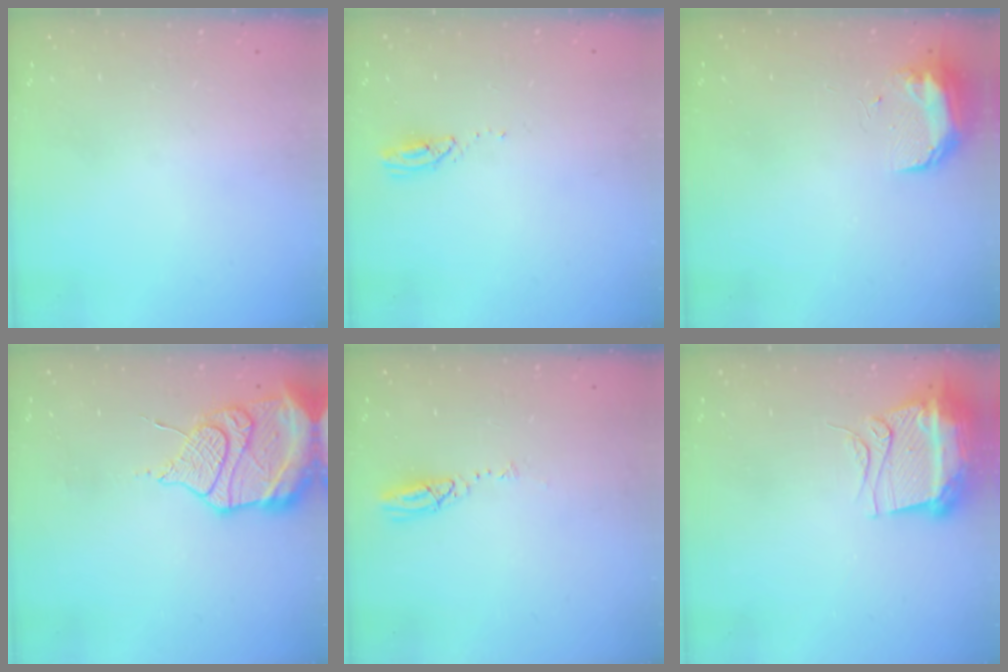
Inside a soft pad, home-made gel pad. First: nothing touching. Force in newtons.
{"total": 2.8, "press": 2.8, "slide": 0.4}
{"total": 9.1, "press": 9.0, "slide": 0.5}
{"total": 17.5, "press": 17.2, "slide": 3.3}
{"total": 3.7, "press": 3.7, "slide": 0.1}
{"total": 12.0, "press": 11.9, "slide": 1.1}